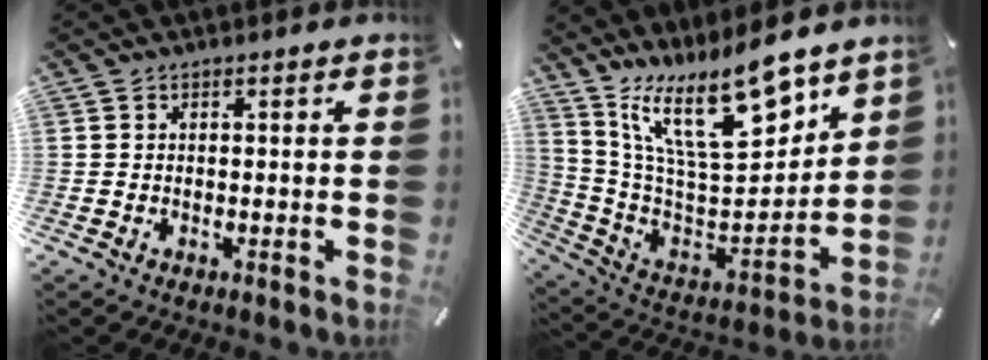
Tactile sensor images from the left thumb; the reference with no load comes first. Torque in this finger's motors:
{"motor_torque": [2.15, 0.89, 1.33, -1.44, 0.49]}